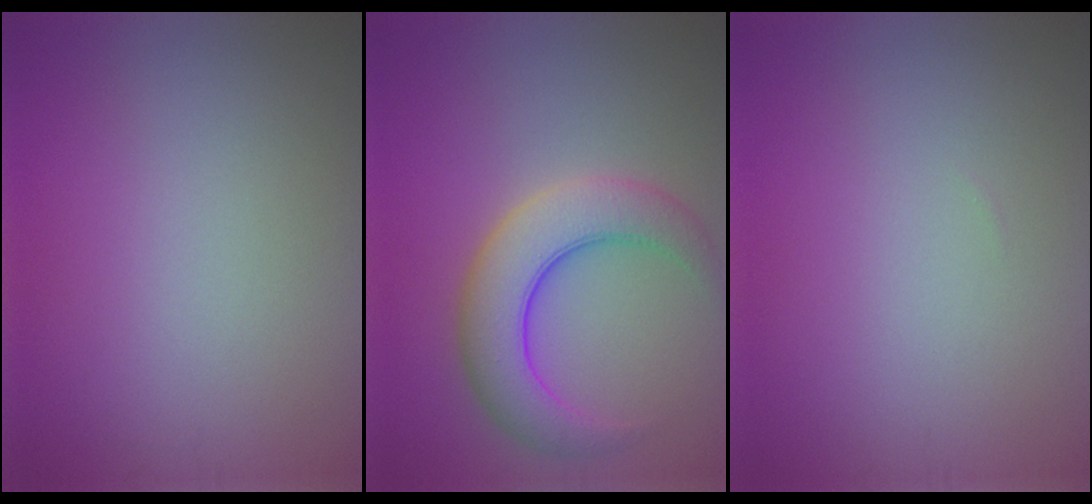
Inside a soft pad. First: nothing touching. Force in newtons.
{"total": 6.4, "press": 6.4, "slide": 0.3}
{"total": 0.0}